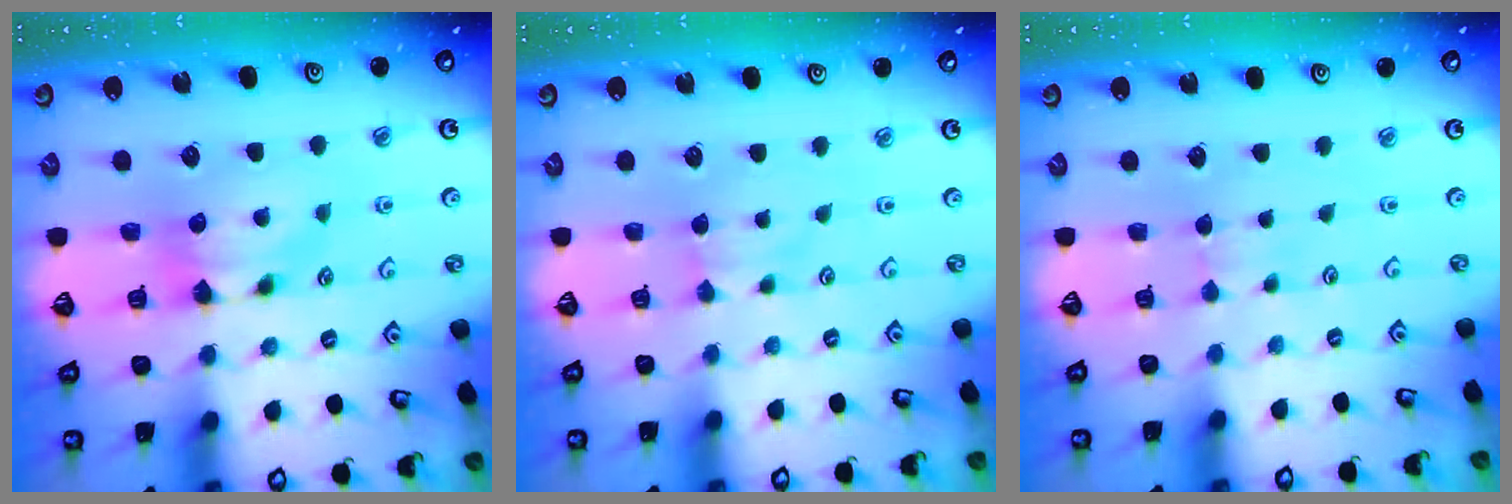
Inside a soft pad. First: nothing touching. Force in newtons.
{"total": 2.7, "press": 2.6, "slide": 0.4}
{"total": 2.7, "press": 2.7, "slide": 0.4}